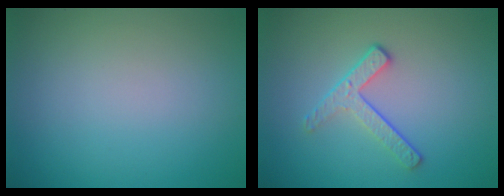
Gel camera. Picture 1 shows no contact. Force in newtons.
{"total": 2.3, "press": 1.7, "slide": 1.6}